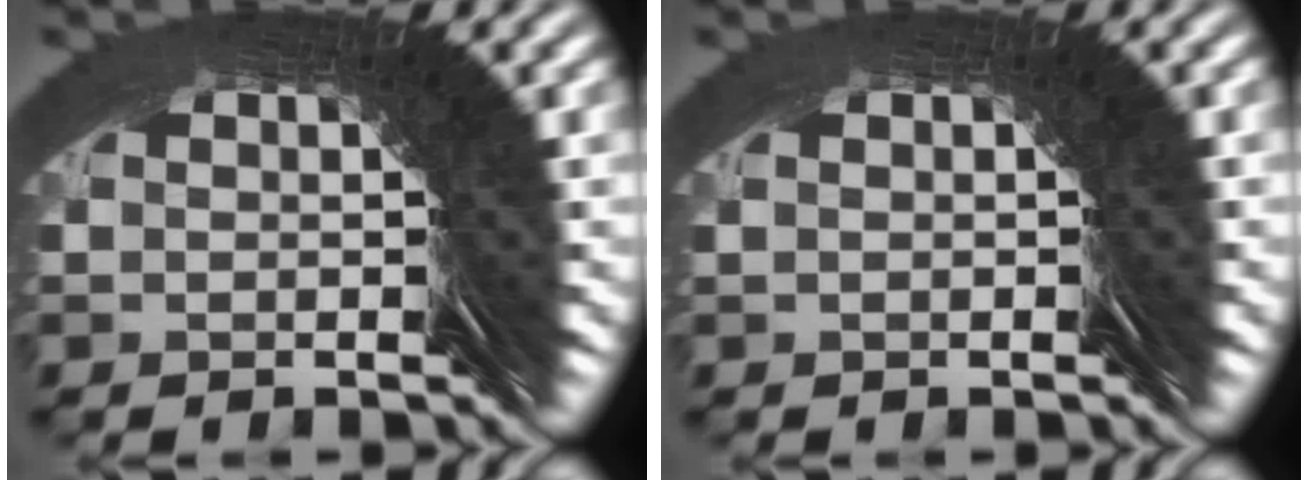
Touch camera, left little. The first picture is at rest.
{"total": 0.6, "force": [0.4, 0.2, 0.4], "torque": [-0.003, 0.006, 0.003]}